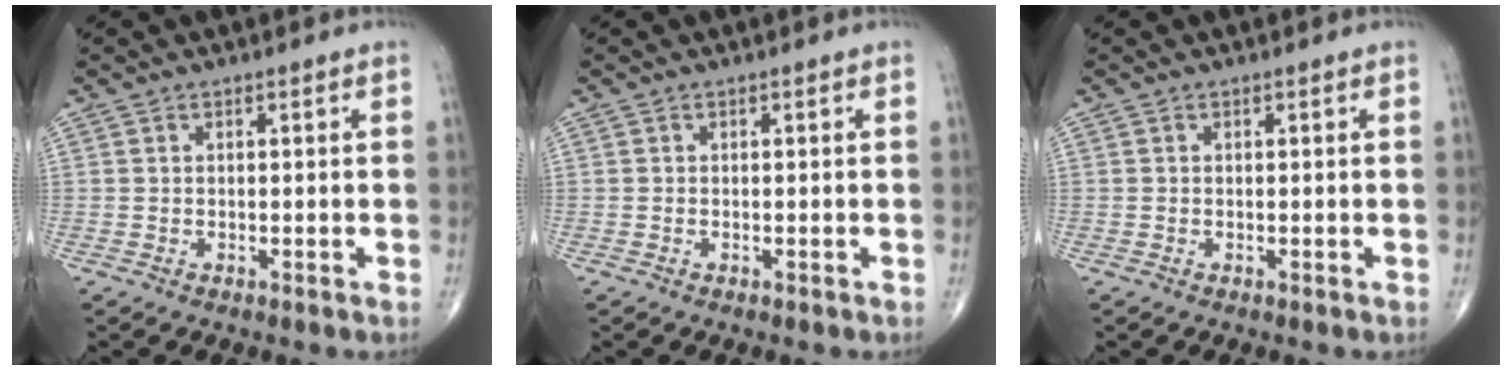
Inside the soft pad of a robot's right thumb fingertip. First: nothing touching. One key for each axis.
{"total": 0.0}
{"total": 0.0}